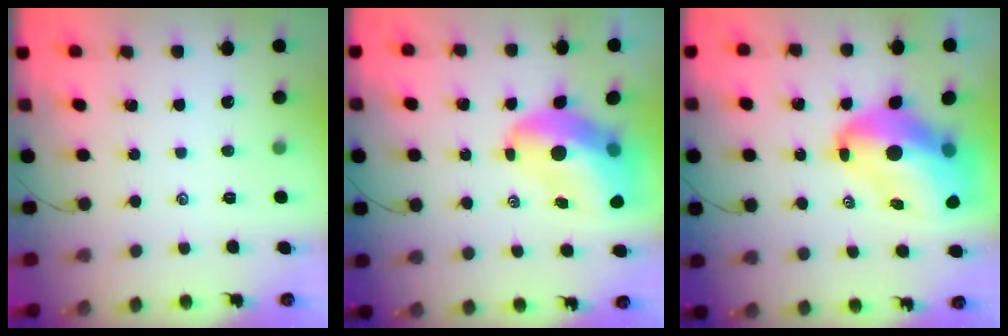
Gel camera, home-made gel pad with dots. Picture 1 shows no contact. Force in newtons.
{"total": 13.2, "press": 12.6, "slide": 3.7}
{"total": 16.9, "press": 16.3, "slide": 4.6}